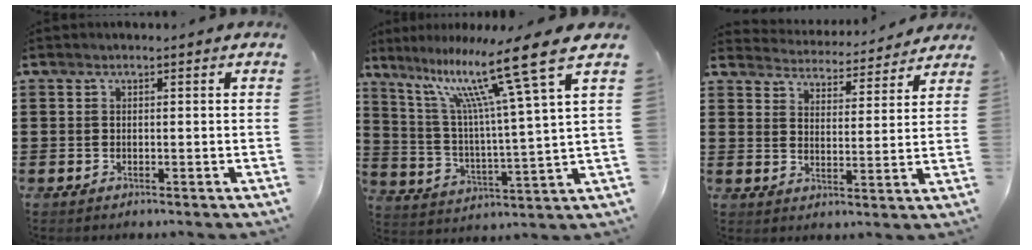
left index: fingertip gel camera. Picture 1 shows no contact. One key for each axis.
{"total": 14.7, "fx": 9.9, "fy": 0.4, "fz": 10.9, "tx": -0.217, "ty": -0.055, "tz": 0.150}
{"total": 4.3, "fx": 4.3, "fy": -0.1, "fz": -0.2, "tx": -0.020, "ty": -0.035, "tz": 0.071}